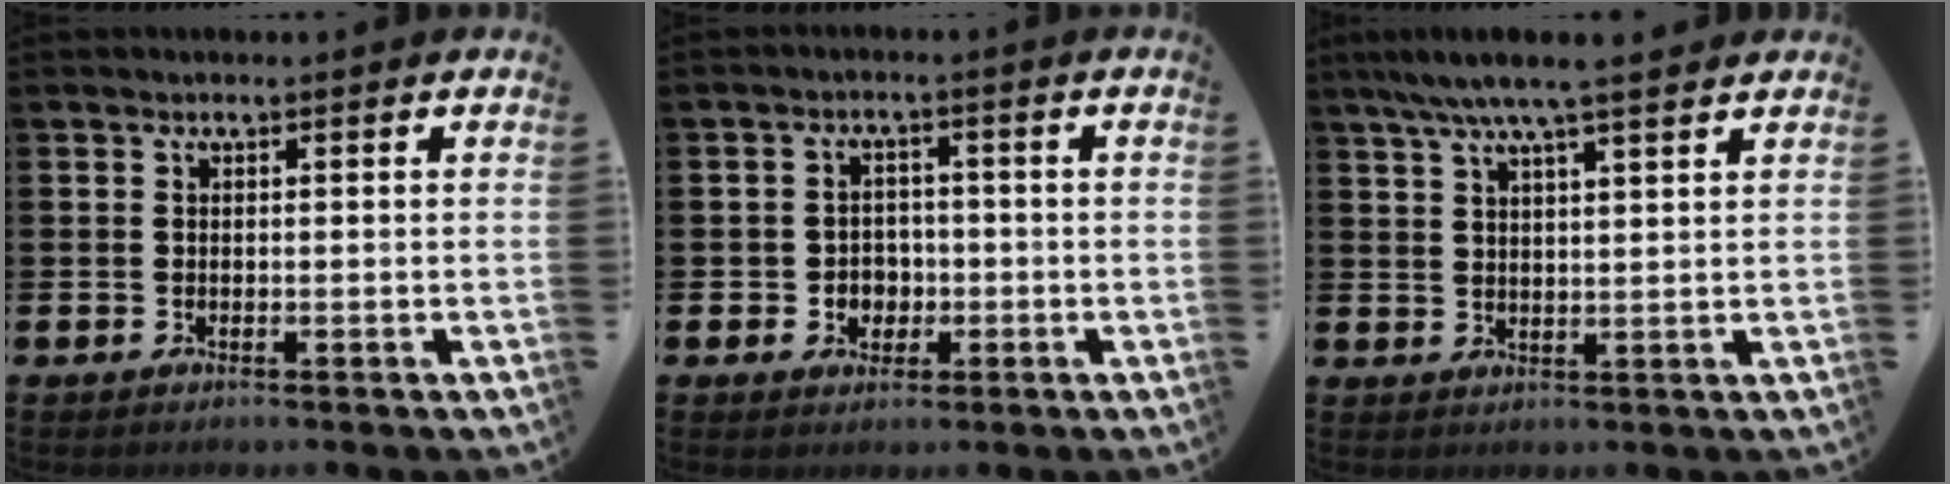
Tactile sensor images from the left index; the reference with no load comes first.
{"total": 2.9, "force": [-0.5, 2.7, 0.8], "torque": [-0.011, -0.004, -0.020]}
{"total": 6.4, "force": [5.5, 0.5, 3.2], "torque": [-0.074, -0.014, 0.098]}